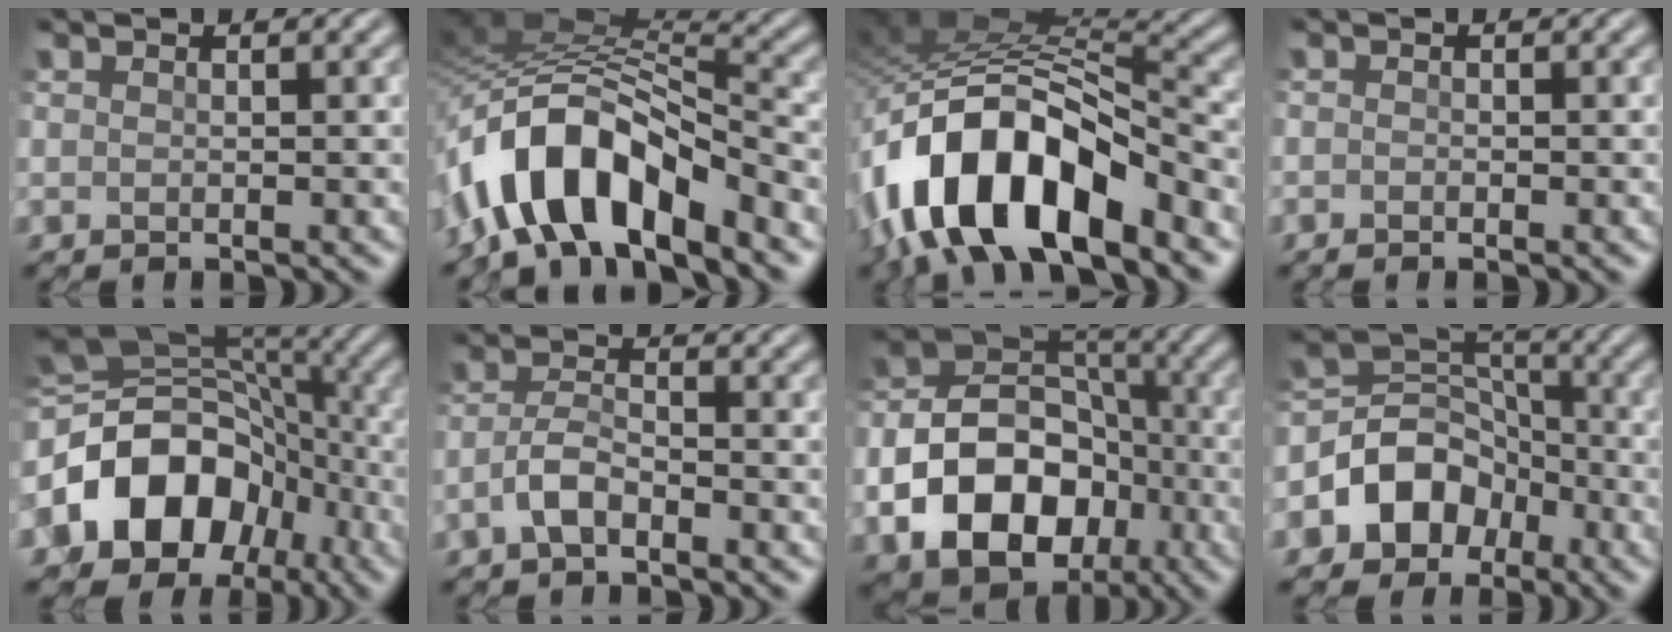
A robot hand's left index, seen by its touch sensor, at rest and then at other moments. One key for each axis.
{"total": 11.0, "fx": -6.2, "fy": 4.6, "fz": 7.8, "tx": -0.132, "ty": 0.014, "tz": -0.115}
{"total": 13.7, "fx": -7.5, "fy": 6.4, "fz": 9.4, "tx": -0.170, "ty": -0.010, "tz": -0.130}
{"total": 0.6, "fx": -0.6, "fy": -0.1, "fz": 0.0, "tx": 0.000, "ty": -0.003, "tz": -0.007}
{"total": 12.6, "fx": -4.6, "fy": 9.6, "fz": 6.8, "tx": -0.132, "ty": -0.005, "tz": -0.085}
{"total": 2.6, "fx": -1.8, "fy": 0.8, "fz": 1.7, "tx": -0.040, "ty": 0.003, "tz": -0.038}
{"total": 12.0, "fx": -4.6, "fy": 8.7, "fz": 6.9, "tx": -0.118, "ty": -0.011, "tz": -0.082}
{"total": 6.5, "fx": -3.4, "fy": 4.9, "fz": 2.4, "tx": -0.024, "ty": 0.008, "tz": -0.069}